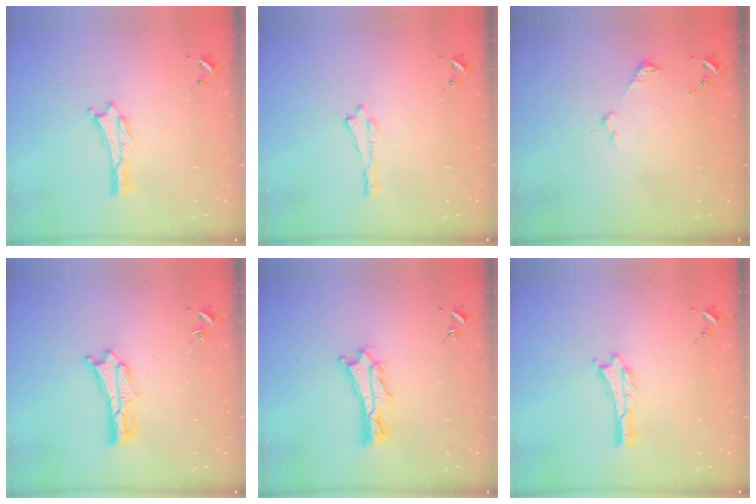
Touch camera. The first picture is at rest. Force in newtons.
{"total": 0.0}
{"total": 2.9, "press": 2.9, "slide": 0.3}
{"total": 2.5, "press": 2.5, "slide": 0.1}
{"total": 3.3, "press": 3.2, "slide": 0.3}
{"total": 0.0}